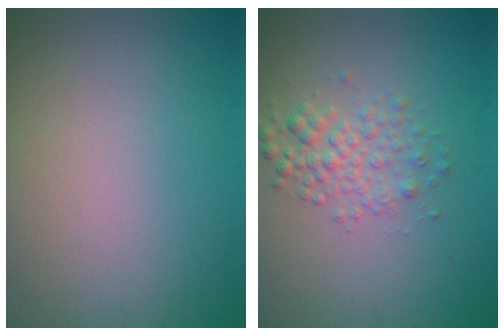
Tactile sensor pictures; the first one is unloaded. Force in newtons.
{"total": 2.6, "press": 2.6, "slide": 0.1}